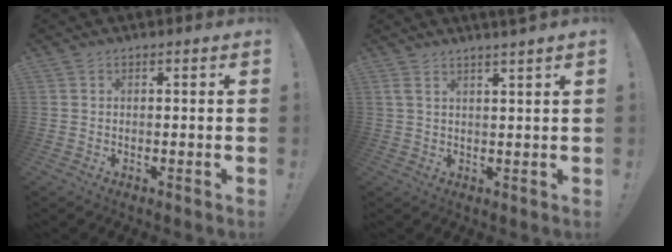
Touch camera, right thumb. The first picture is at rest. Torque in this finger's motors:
{"motor_torque": [-0.09, 0.11, 0.47, 0.36, 0.14]}